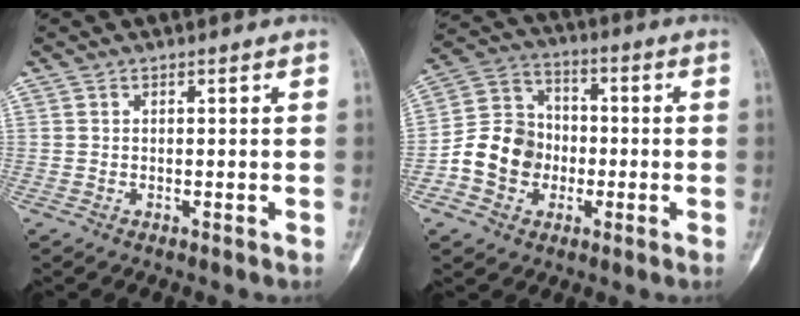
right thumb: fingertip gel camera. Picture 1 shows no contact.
{"total": 11.8, "force": [-2.9, 10.1, 5.3], "torque": [-0.068, 0.037, -0.060]}